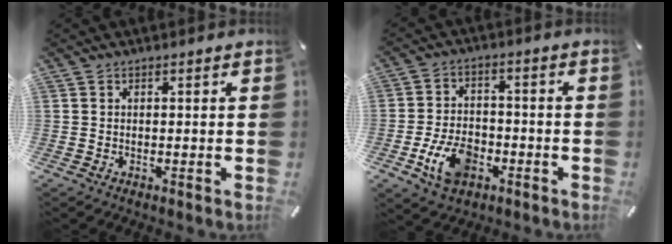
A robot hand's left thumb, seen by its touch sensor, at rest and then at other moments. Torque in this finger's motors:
{"motor_torque": [0.51, 0.91, 0.14, 0.06, 0.10]}